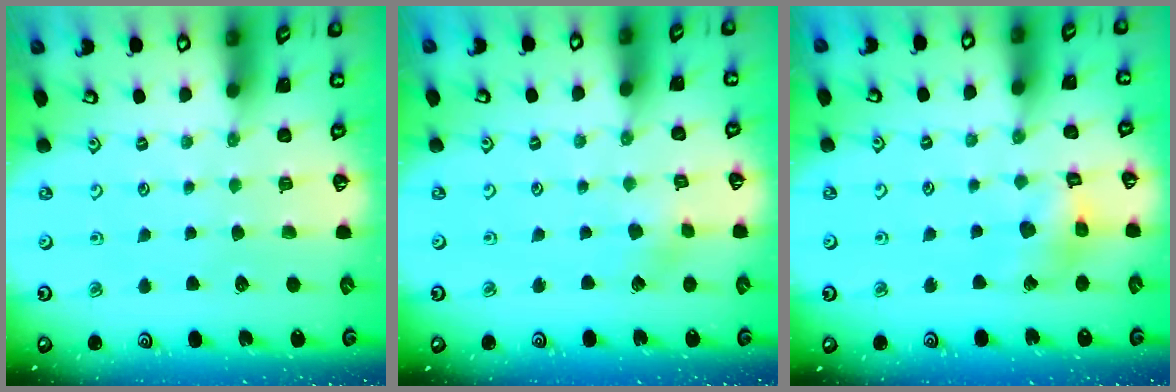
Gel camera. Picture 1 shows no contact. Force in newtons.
{"total": 2.7, "press": 2.7, "slide": 0.3}
{"total": 8.4, "press": 8.4, "slide": 0.9}